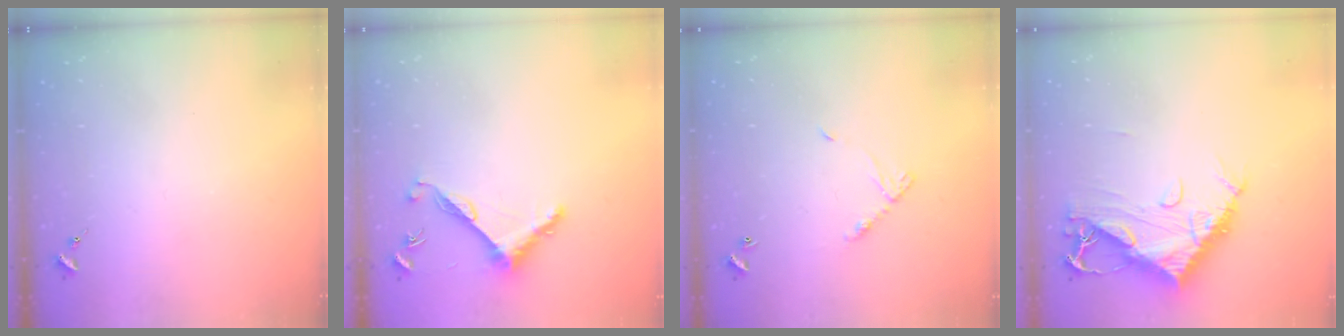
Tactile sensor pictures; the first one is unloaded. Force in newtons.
{"total": 7.5, "press": 7.5, "slide": 0.5}
{"total": 6.9, "press": 6.8, "slide": 0.6}
{"total": 13.4, "press": 13.3, "slide": 1.5}